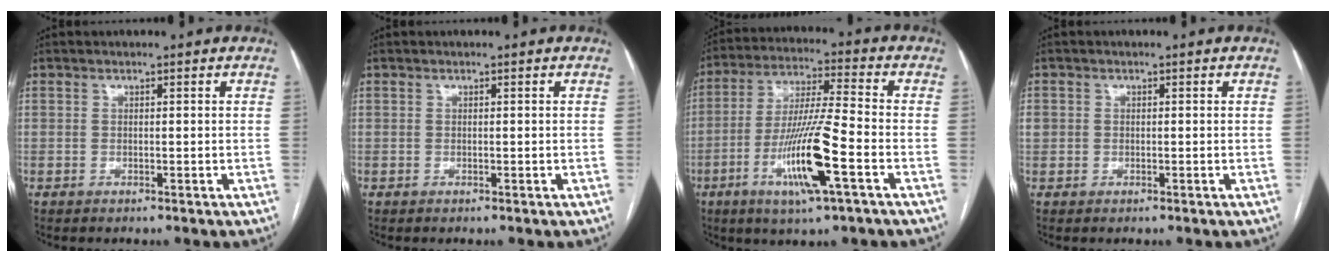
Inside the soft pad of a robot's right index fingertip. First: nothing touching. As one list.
[{"total": 0.0}, {"total": 13.7, "force": [-5.0, 0.4, 12.8], "torque": [-0.250, -0.013, -0.094]}, {"total": 1.9, "force": [0.2, 1.7, 0.7], "torque": [-0.019, 0.014, 0.008]}]